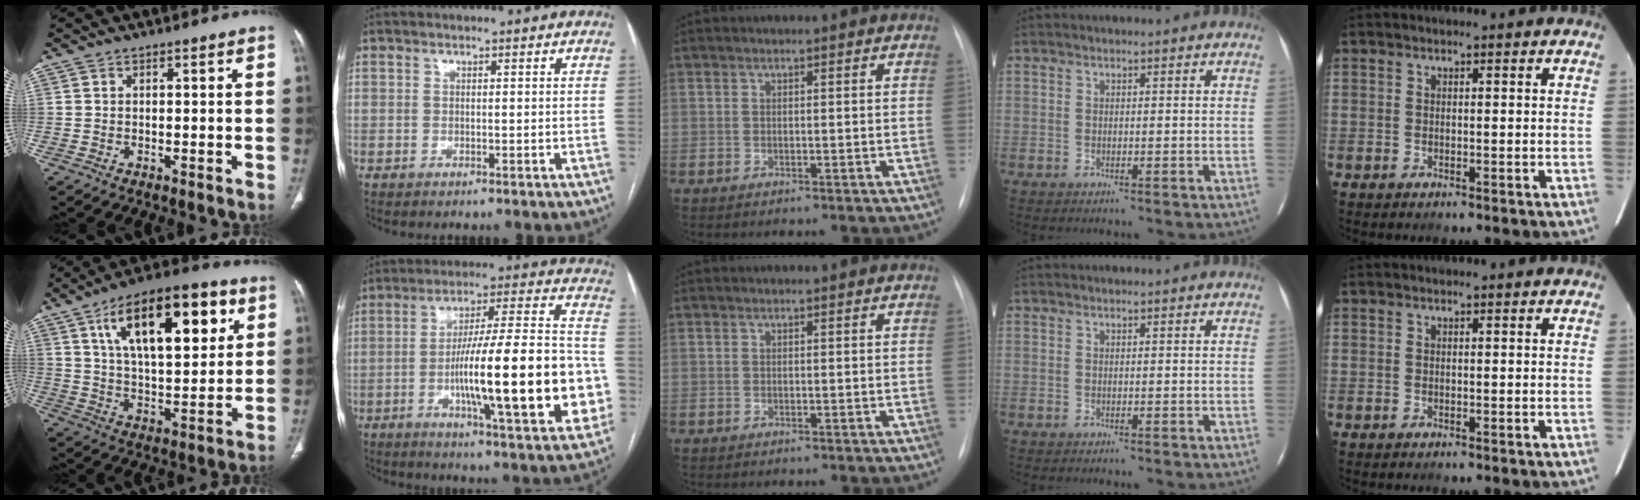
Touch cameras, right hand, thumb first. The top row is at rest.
{"thumb": {"total": 22.1, "force": [8.9, 9.5, 17.8], "torque": [-0.255, -0.016, 0.146]}, "index": {"total": 24.2, "force": [-5.0, 3.2, 23.4], "torque": [-0.318, 0.012, -0.072]}}